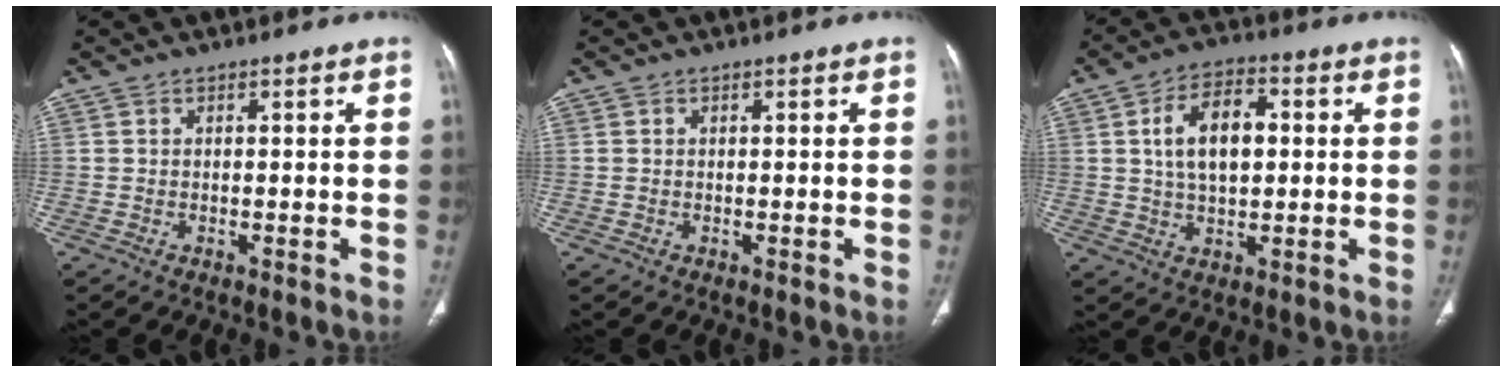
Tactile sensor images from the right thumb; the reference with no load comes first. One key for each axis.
{"total": 0.0}
{"total": 10.3, "fx": 1.6, "fy": 5.9, "fz": 8.3, "tx": -0.131, "ty": 0.010, "tz": 0.026}